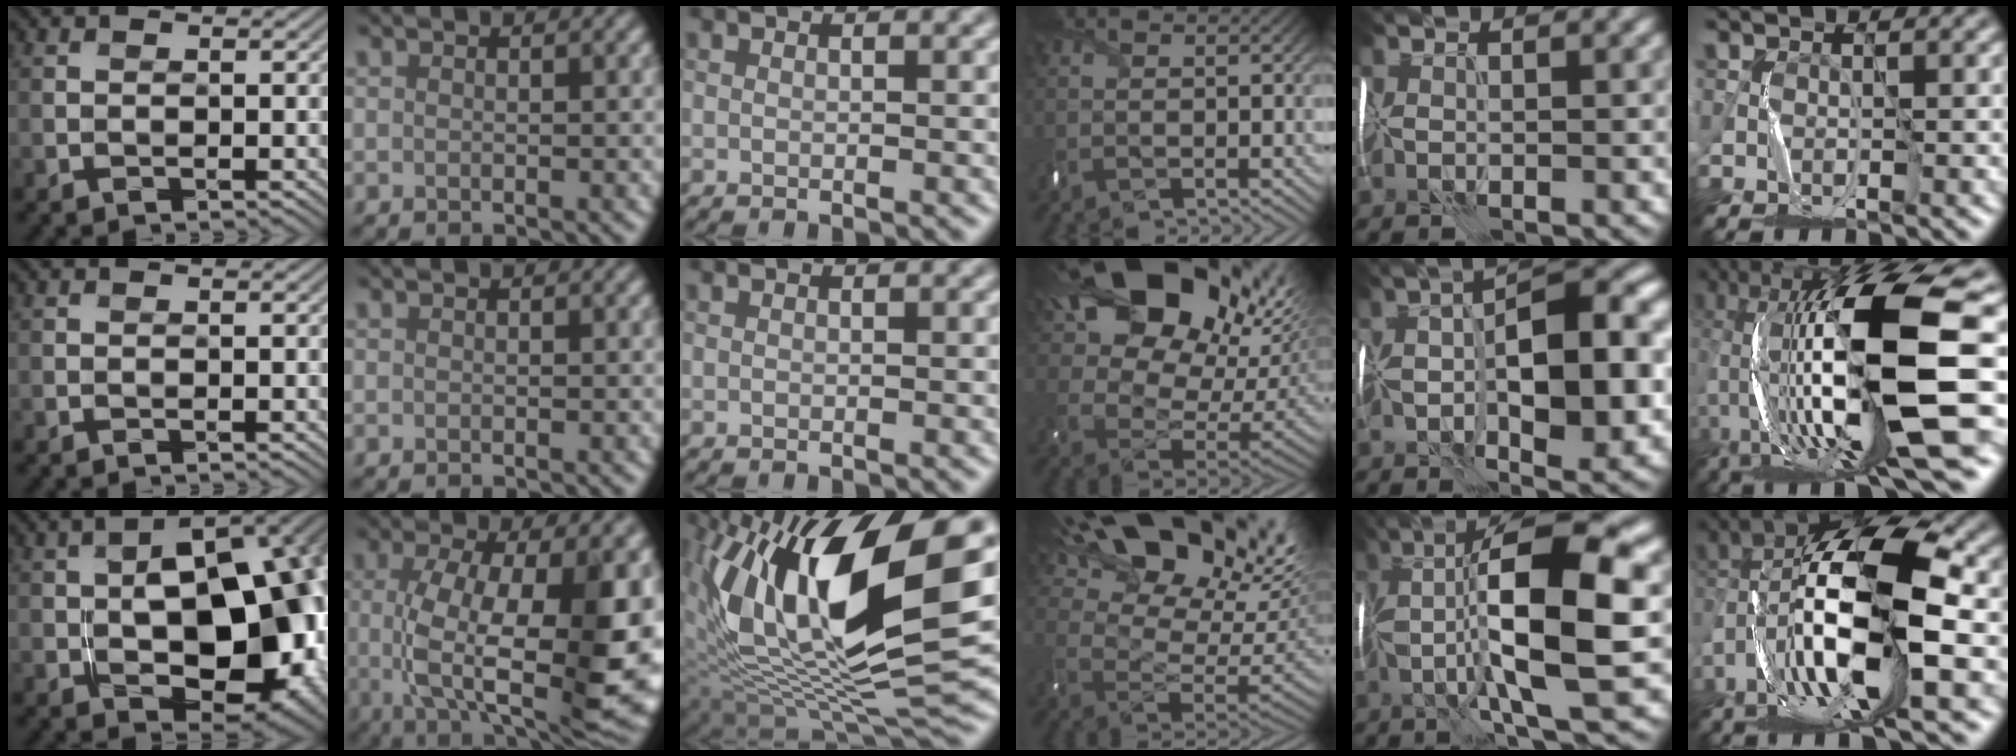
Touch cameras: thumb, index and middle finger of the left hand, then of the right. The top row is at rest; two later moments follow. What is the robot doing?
{"motion": "wrap", "object": "thread"}